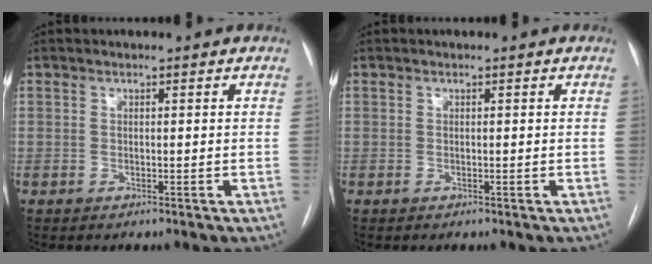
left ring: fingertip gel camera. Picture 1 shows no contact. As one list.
[{"total": 0.0}]